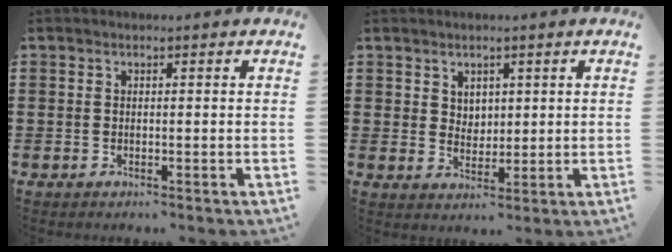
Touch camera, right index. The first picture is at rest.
{"total": 3.2, "force": [1.9, 2.5, 0.5], "torque": [-0.011, 0.006, 0.034]}